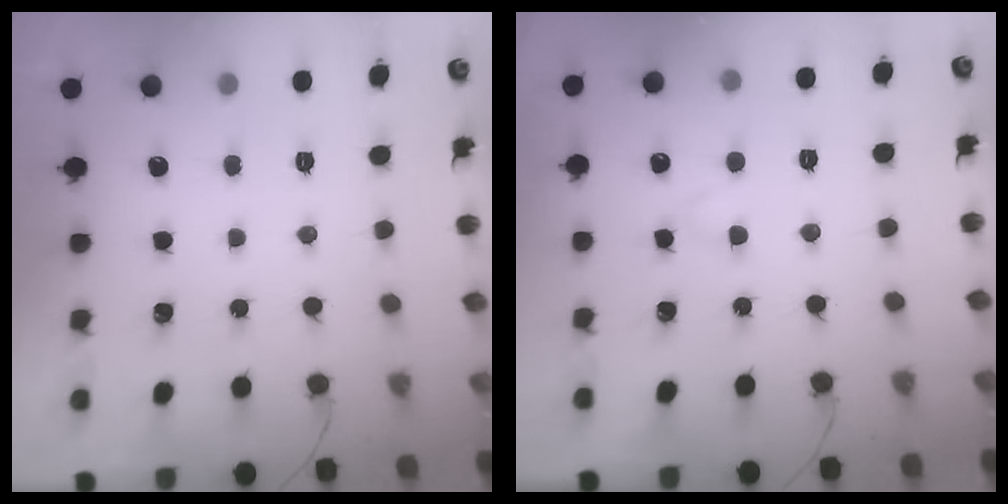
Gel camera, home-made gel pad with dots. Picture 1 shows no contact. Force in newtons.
{"total": 1.8, "press": 1.6, "slide": 0.9}